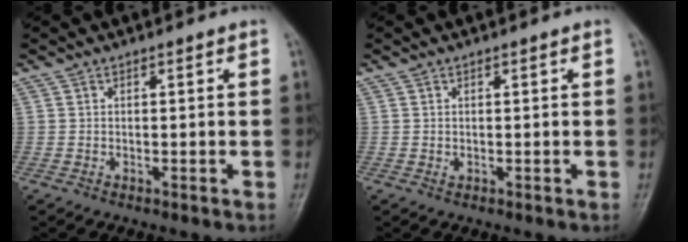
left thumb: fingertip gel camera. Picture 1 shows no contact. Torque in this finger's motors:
{"motor_torque": [-0.06, 0.03, 0.08, -0.05, -0.01]}